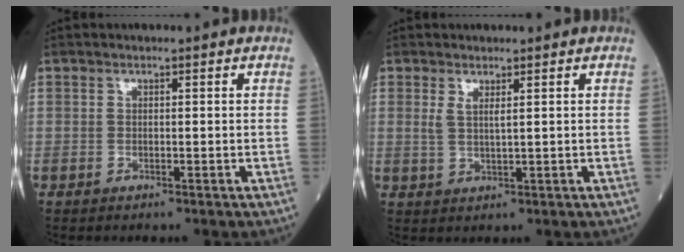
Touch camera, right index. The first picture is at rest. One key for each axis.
{"total": 2.1, "fx": 1.0, "fy": 0.2, "fz": 1.8, "tx": -0.041, "ty": -0.005, "tz": 0.024}